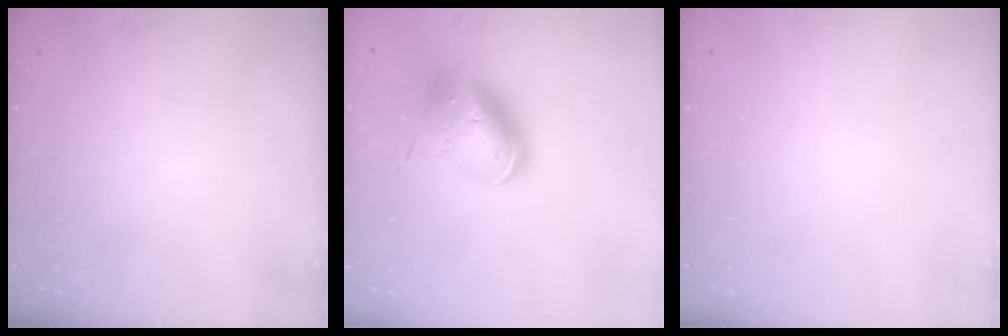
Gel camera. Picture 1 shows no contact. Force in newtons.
{"total": 12.9, "press": 12.7, "slide": 2.0}
{"total": 0.0}